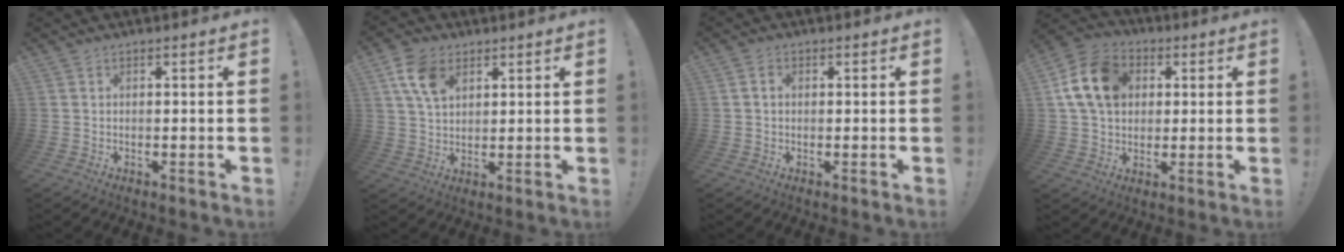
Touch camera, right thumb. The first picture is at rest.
{"total": 9.6, "force": [4.5, 6.1, 5.9], "torque": [-0.106, -0.007, 0.086]}
{"total": 1.6, "force": [0.1, 1.3, 1.0], "torque": [-0.013, 0.003, 0.000]}
{"total": 15.3, "force": [3.7, 11.8, 9.1], "torque": [-0.162, 0.010, 0.078]}